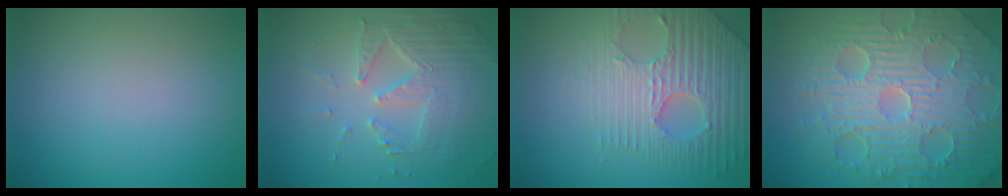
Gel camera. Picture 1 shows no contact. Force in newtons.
{"total": 4.6, "press": 4.2, "slide": 1.9}
{"total": 6.4, "press": 5.1, "slide": 3.9}
{"total": 11.6, "press": 7.5, "slide": 8.9}